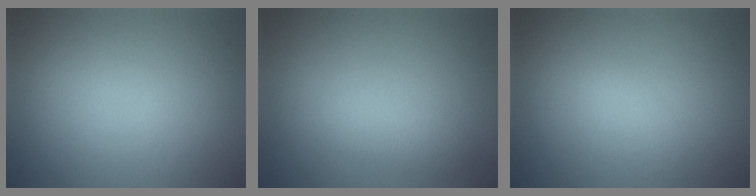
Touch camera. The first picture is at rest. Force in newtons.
{"total": 1.8, "press": 1.8, "slide": 0.1}
{"total": 1.3, "press": 1.3, "slide": 0.1}